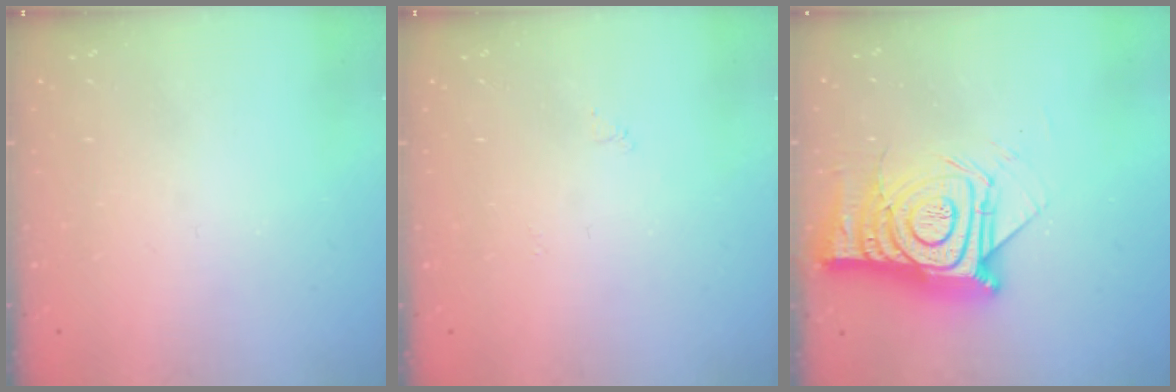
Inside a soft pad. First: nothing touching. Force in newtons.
{"total": 3.3, "press": 3.3, "slide": 0.5}
{"total": 18.4, "press": 18.4, "slide": 1.5}